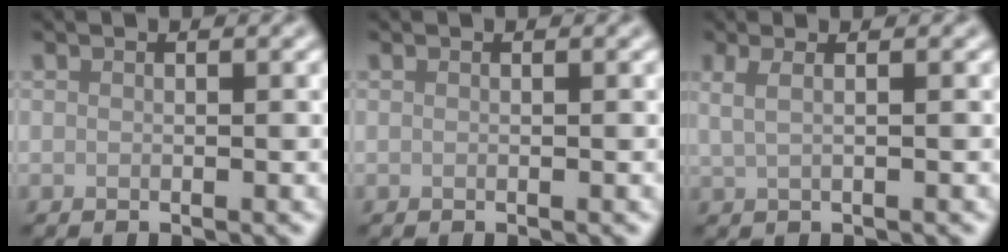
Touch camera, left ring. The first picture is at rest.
{"total": 0.0}
{"total": 2.2, "force": [0.8, 1.0, 1.8], "torque": [-0.030, -0.001, 0.002]}